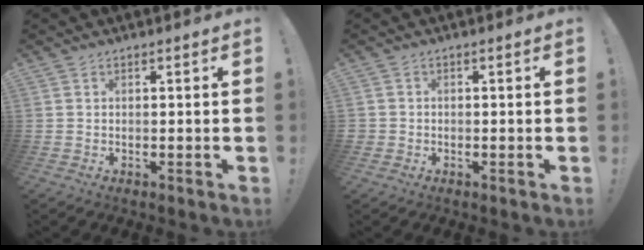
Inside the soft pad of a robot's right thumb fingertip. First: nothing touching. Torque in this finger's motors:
{"motor_torque": [-0.25, 0.10, 0.16, -0.08, 0.01]}